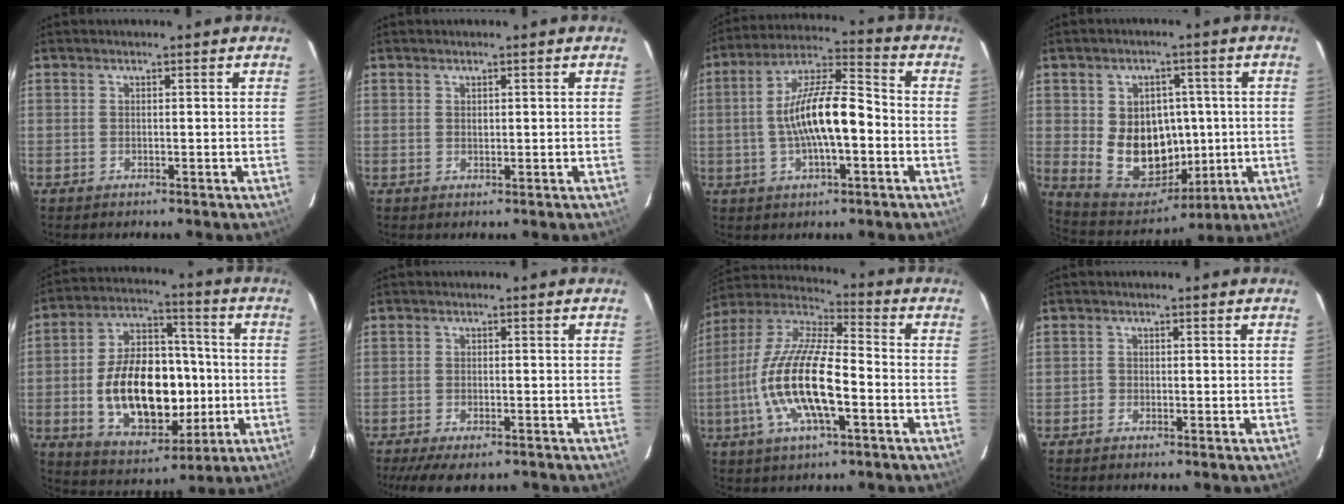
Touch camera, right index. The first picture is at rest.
{"total": 0.5, "force": [0.3, 0.4, 0.2], "torque": [-0.003, 0.002, 0.006]}
{"total": 13.3, "force": [-2.3, 3.9, 12.5], "torque": [-0.231, 0.014, -0.042]}
{"total": 14.2, "force": [-0.5, 11.7, 8.0], "torque": [-0.164, 0.006, 0.020]}
{"total": 20.0, "force": [-2.6, 12.2, 15.6], "torque": [-0.292, 0.023, -0.023]}
{"total": 9.2, "force": [-7.0, 2.9, 5.1], "torque": [-0.117, -0.030, -0.112]}
{"total": 17.7, "force": [-4.7, 5.5, 16.2], "torque": [-0.327, -0.006, -0.096]}
{"total": 1.2, "force": [-0.8, 0.8, -0.1], "torque": [-0.001, 0.002, -0.017]}